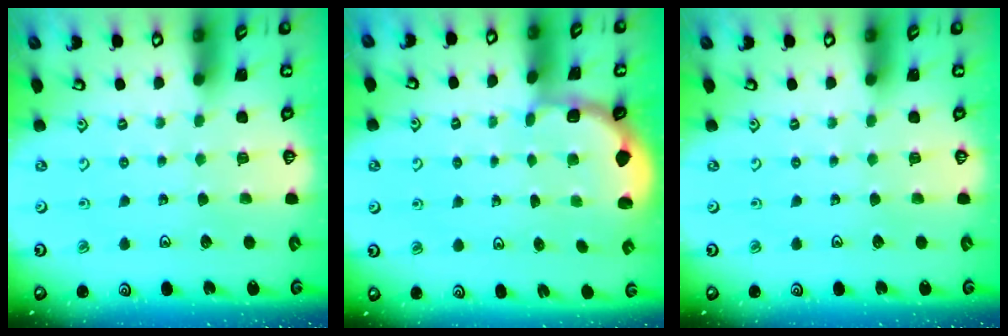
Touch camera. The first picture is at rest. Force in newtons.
{"total": 1.8, "press": 1.7, "slide": 0.7}
{"total": 0.0}